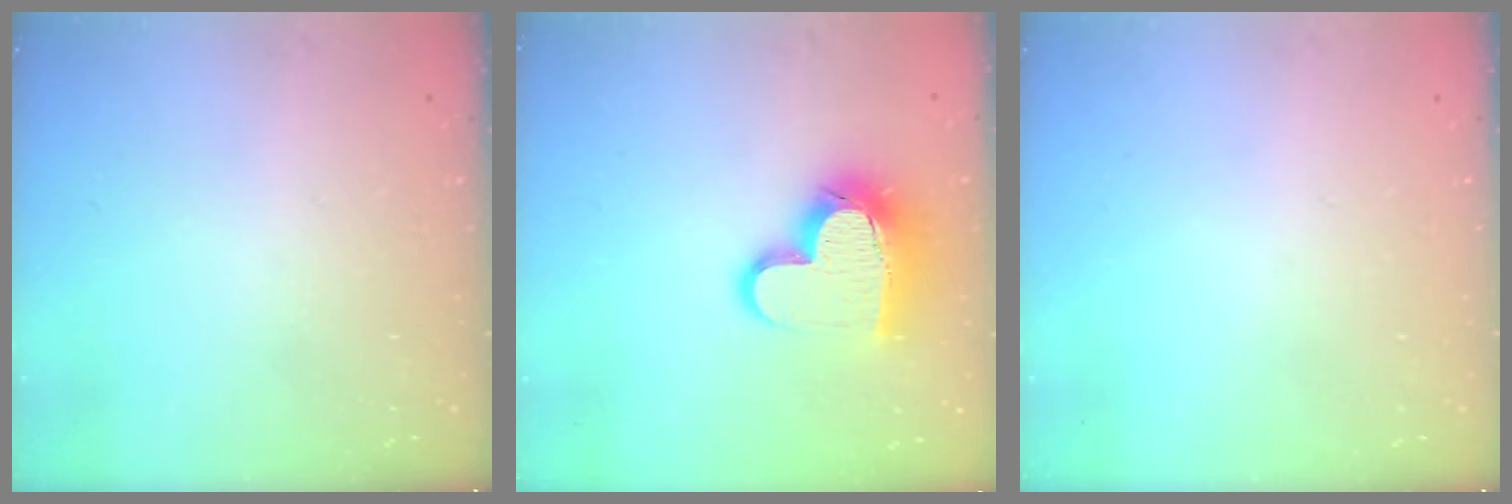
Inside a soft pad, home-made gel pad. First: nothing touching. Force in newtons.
{"total": 15.3, "press": 15.2, "slide": 1.0}
{"total": 0.0}